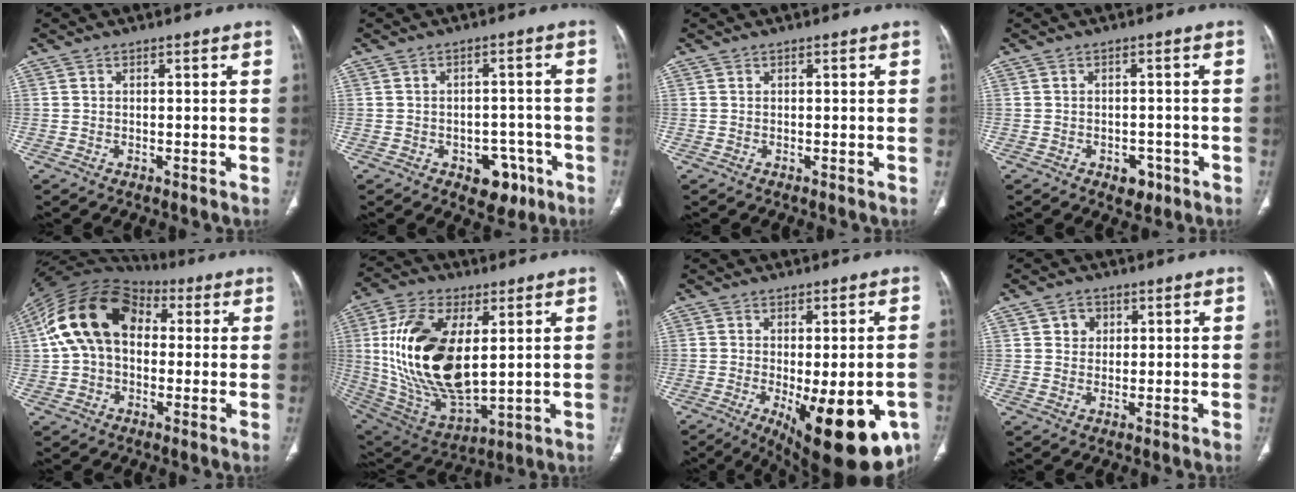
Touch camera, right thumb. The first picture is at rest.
{"total": 7.0, "force": [-3.5, 4.7, 3.8], "torque": [-0.017, 0.027, -0.040]}
{"total": 0.0}
{"total": 3.7, "force": [-1.9, 2.6, 1.9], "torque": [-0.007, 0.007, -0.019]}
{"total": 17.7, "force": [3.2, 12.2, 12.5], "torque": [-0.226, 0.040, 0.047]}
{"total": 23.9, "force": [3.8, 12.4, 20.1], "torque": [-0.386, -0.024, 0.082]}
{"total": 19.3, "force": [-7.6, 7.4, 16.2], "torque": [-0.168, -0.012, -0.088]}
{"total": 3.4, "force": [1.3, 2.9, 1.2], "torque": [-0.001, -0.004, 0.020]}